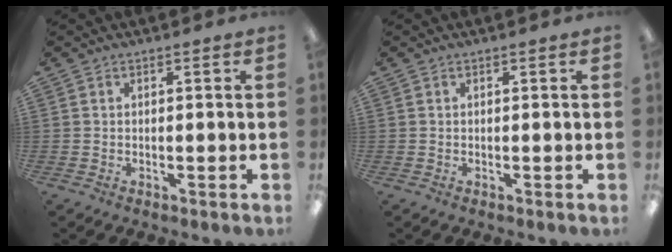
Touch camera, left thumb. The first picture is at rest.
{"total": 0.0}